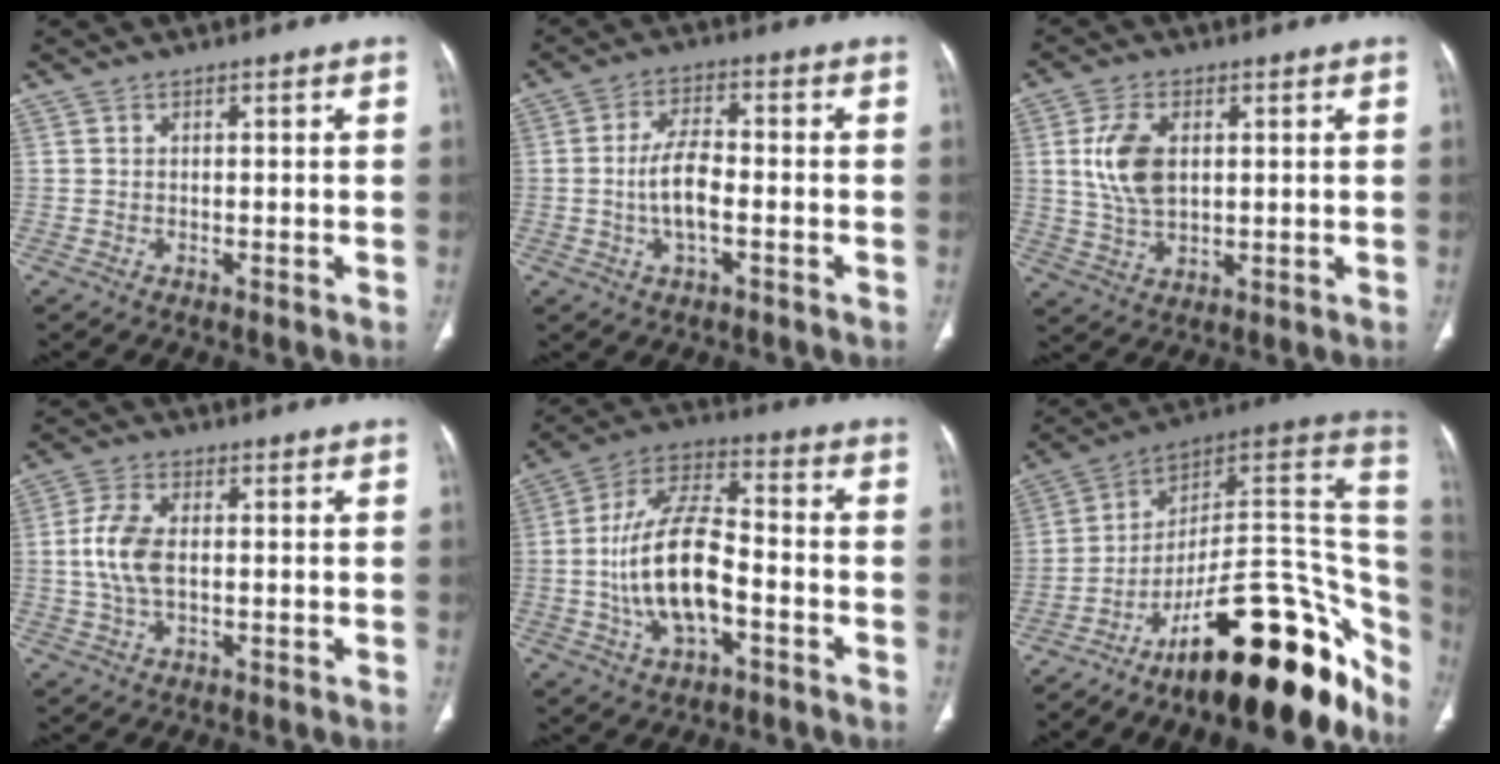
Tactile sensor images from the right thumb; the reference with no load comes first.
{"total": 7.1, "force": [-1.5, 3.0, 6.2], "torque": [-0.122, 0.015, -0.030]}
{"total": 8.9, "force": [1.8, 5.2, 7.0], "torque": [-0.140, -0.006, 0.040]}
{"total": 7.4, "force": [0.1, 4.0, 6.2], "torque": [-0.139, 0.008, 0.000]}
{"total": 15.9, "force": [-3.6, 7.6, 13.5], "torque": [-0.258, 0.037, -0.065]}
{"total": 30.3, "force": [-16.5, 11.0, 22.9], "torque": [-0.198, 0.108, -0.247]}